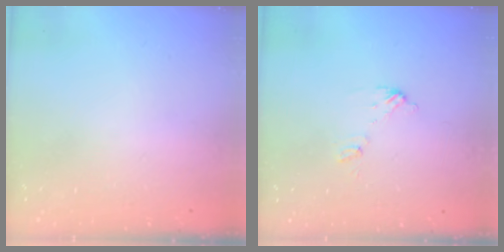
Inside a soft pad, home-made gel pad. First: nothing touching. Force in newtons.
{"total": 5.7, "press": 5.7, "slide": 0.5}